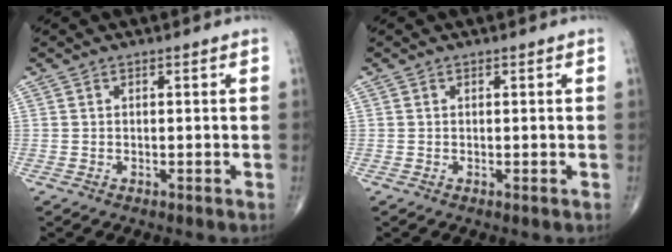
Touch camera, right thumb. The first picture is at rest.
{"total": 0.0}